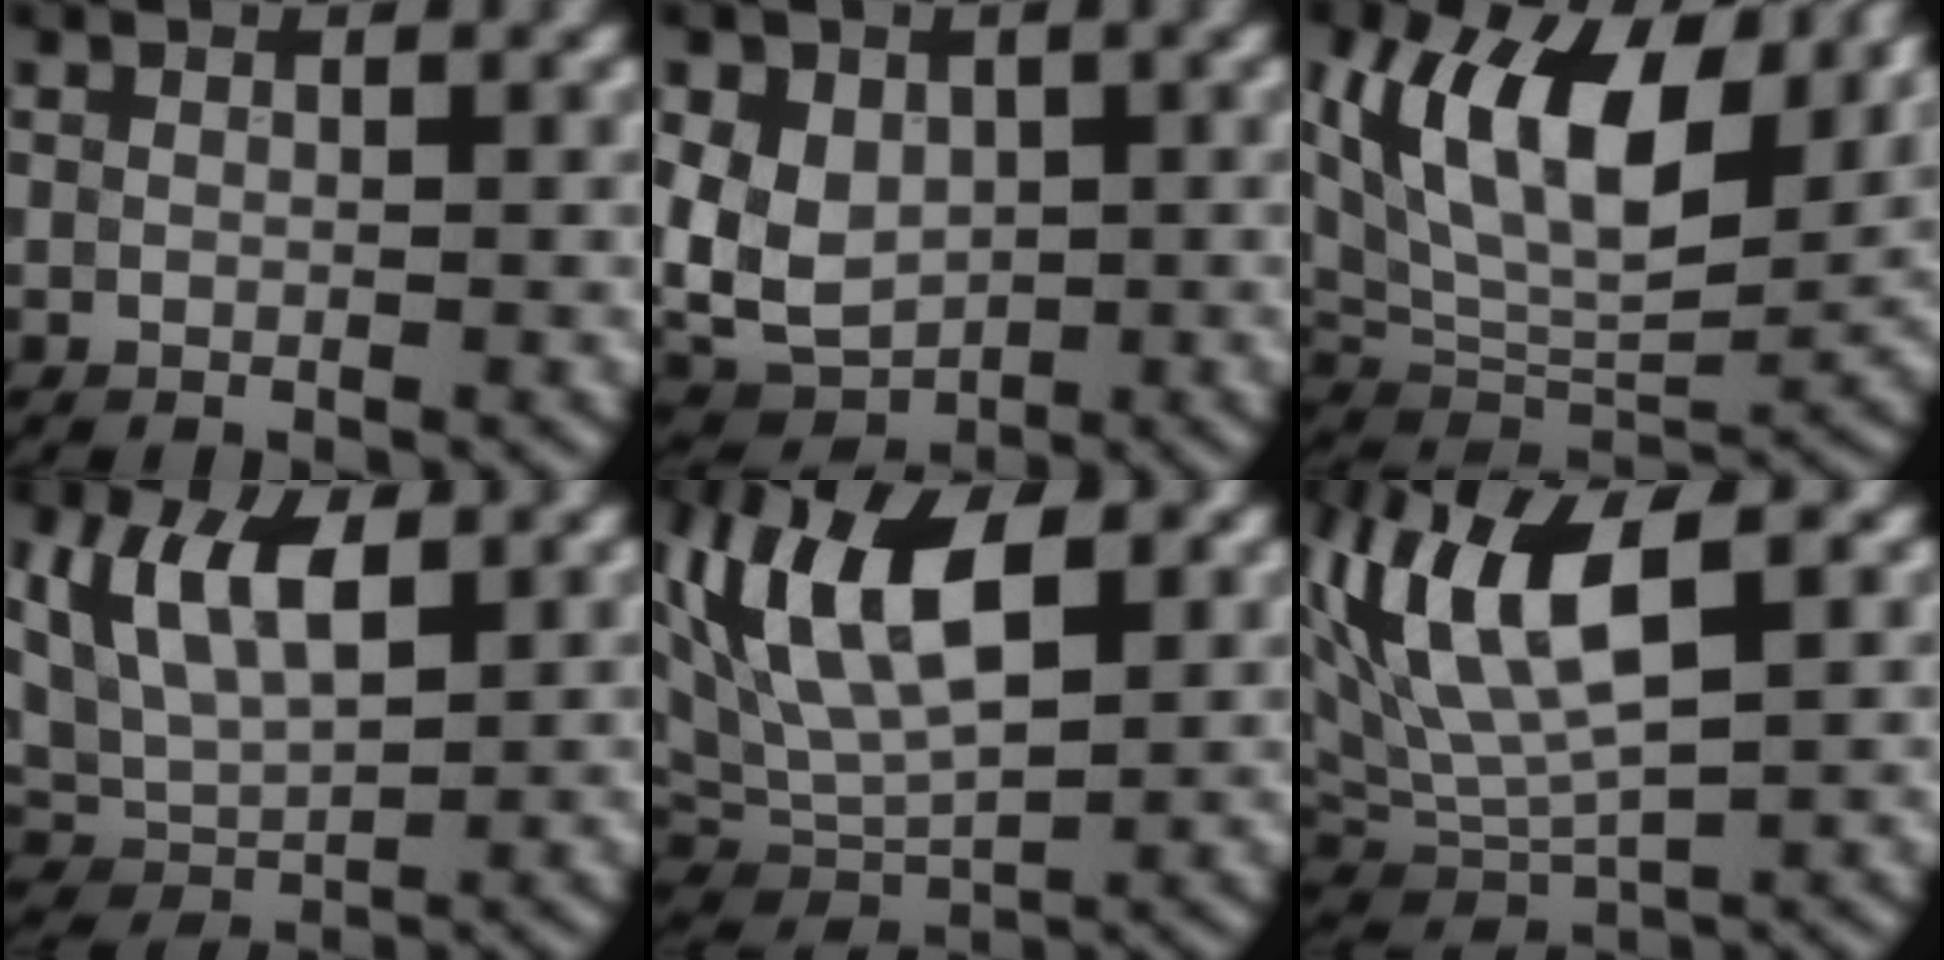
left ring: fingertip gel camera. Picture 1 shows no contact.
{"total": 6.3, "force": [0.5, 4.9, 4.0], "torque": [-0.092, -0.002, 0.001]}
{"total": 14.6, "force": [6.6, 7.5, 10.6], "torque": [-0.192, 0.019, 0.114]}
{"total": 6.4, "force": [2.0, 3.7, 4.8], "torque": [-0.099, 0.005, 0.036]}
{"total": 10.9, "force": [3.6, 5.7, 8.6], "torque": [-0.172, 0.011, 0.059]}
{"total": 10.0, "force": [3.5, 4.2, 8.4], "torque": [-0.173, 0.007, 0.063]}